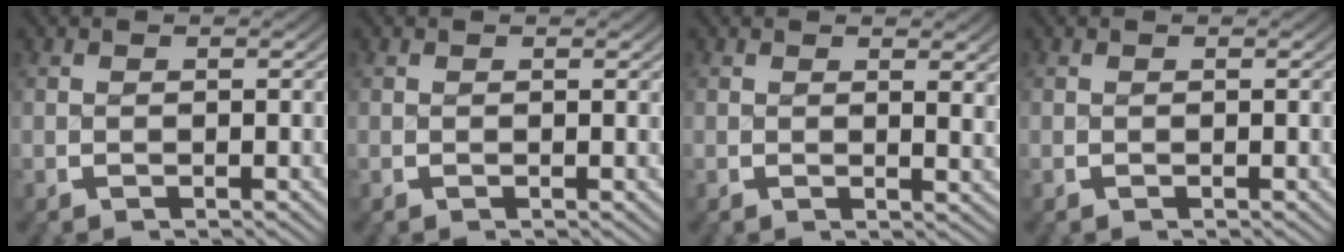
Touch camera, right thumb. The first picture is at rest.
{"total": 0.0}
{"total": 1.7, "force": [1.0, 0.2, 1.3], "torque": [-0.014, -0.004, 0.012]}
{"total": 0.0}